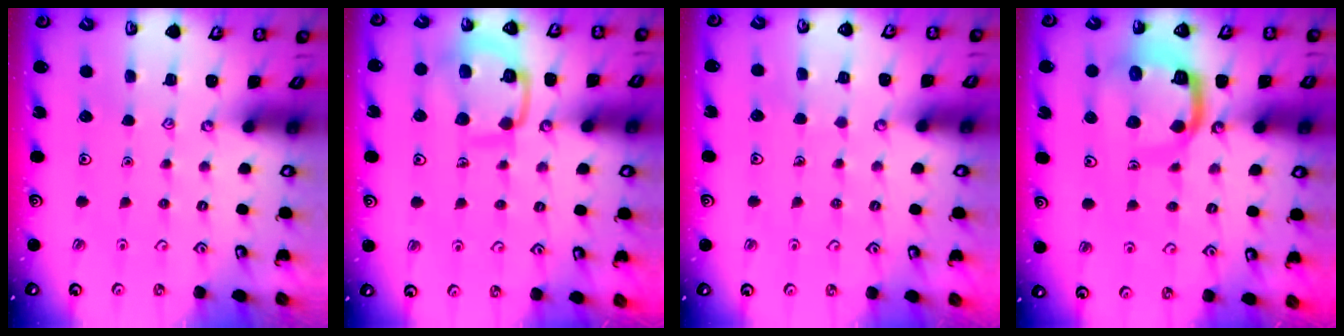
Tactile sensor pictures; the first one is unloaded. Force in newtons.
{"total": 11.9, "press": 11.8, "slide": 1.0}
{"total": 2.9, "press": 2.9, "slide": 0.2}
{"total": 10.9, "press": 10.9, "slide": 1.2}